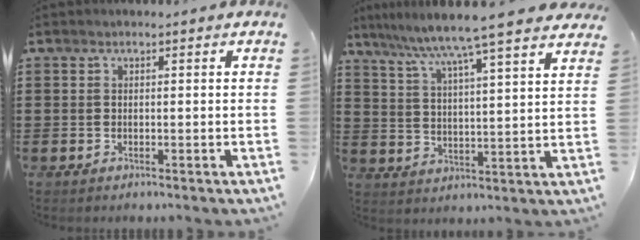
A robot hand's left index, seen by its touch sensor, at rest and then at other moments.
{"total": 7.3, "force": [6.3, -1.1, 3.5], "torque": [-0.092, -0.041, 0.100]}